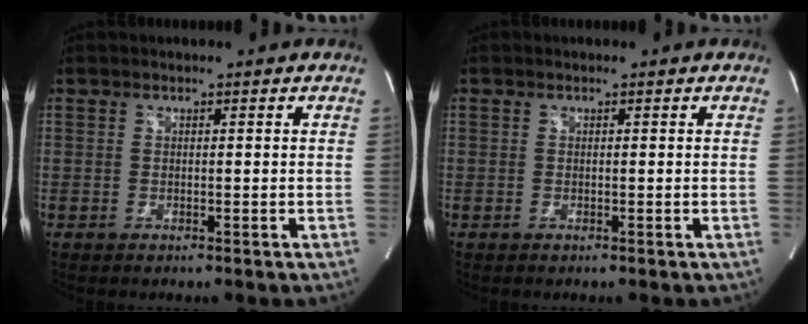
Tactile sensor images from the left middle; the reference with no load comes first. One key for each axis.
{"total": 0.0}